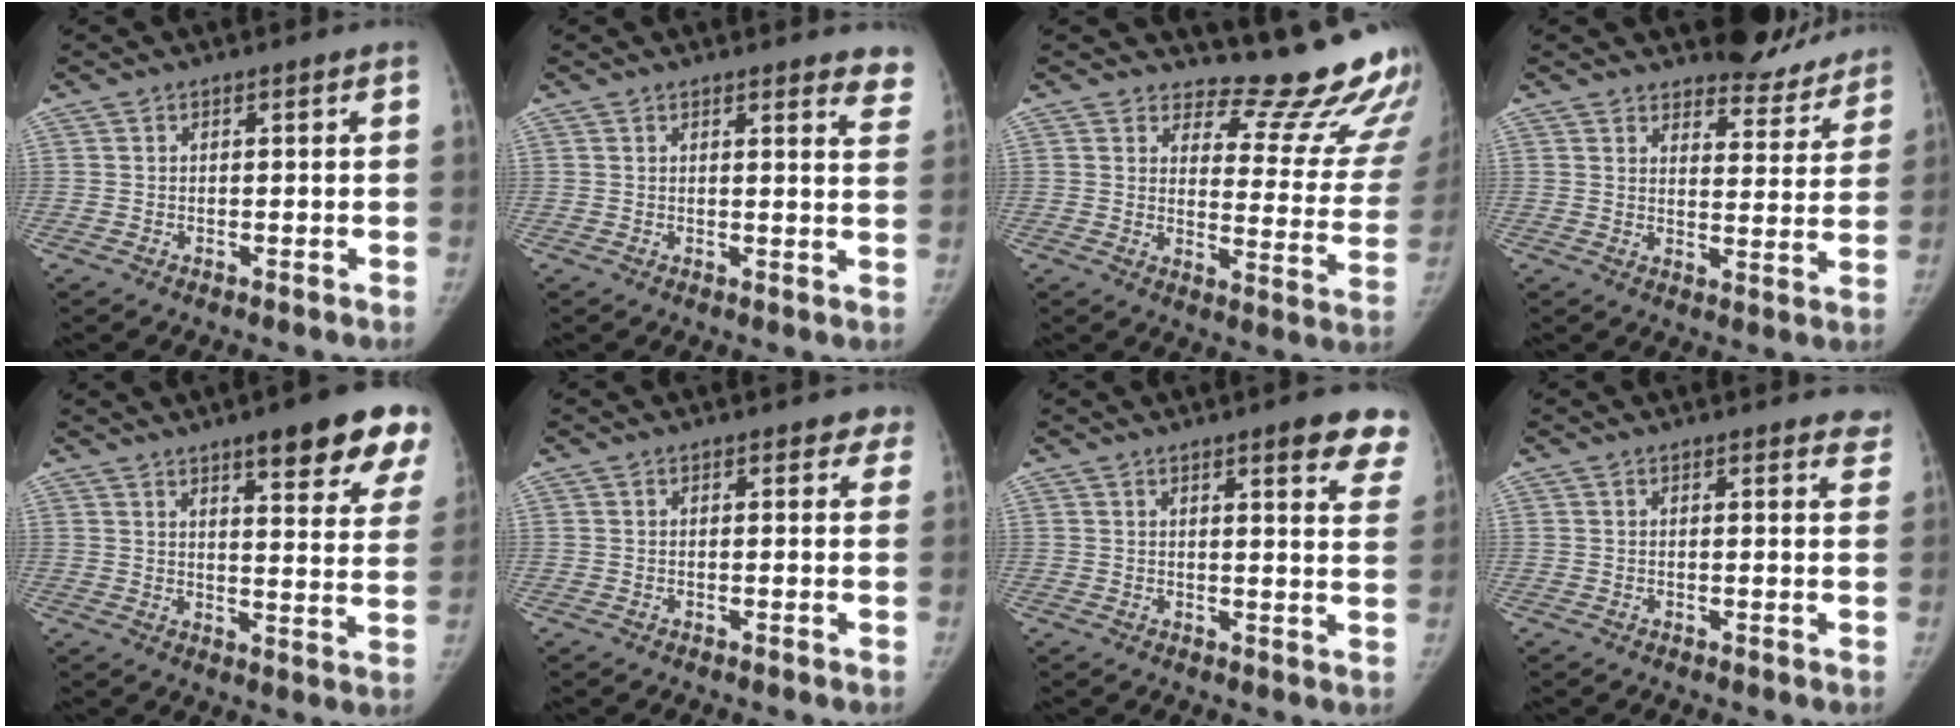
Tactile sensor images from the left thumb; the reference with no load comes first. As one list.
[{"total": 6.6, "force": [6.0, 1.7, 2.2], "torque": [0.010, -0.033, 0.039]}, {"total": 17.0, "force": [15.6, 4.0, 5.6], "torque": [-0.020, -0.177, 0.175]}, {"total": 9.9, "force": [9.2, 3.6, 0.5], "torque": [0.040, -0.081, 0.107]}, {"total": 18.4, "force": [12.1, 4.3, 13.2], "torque": [-0.134, -0.049, 0.145]}, {"total": 2.5, "force": [1.9, 1.5, 0.7], "torque": [0.024, -0.006, 0.006]}, {"total": 10.8, "force": [7.5, 2.3, 7.5], "torque": [-0.058, -0.031, 0.074]}, {"total": 3.6, "force": [3.2, 1.3, 1.0], "torque": [0.015, -0.014, 0.017]}]